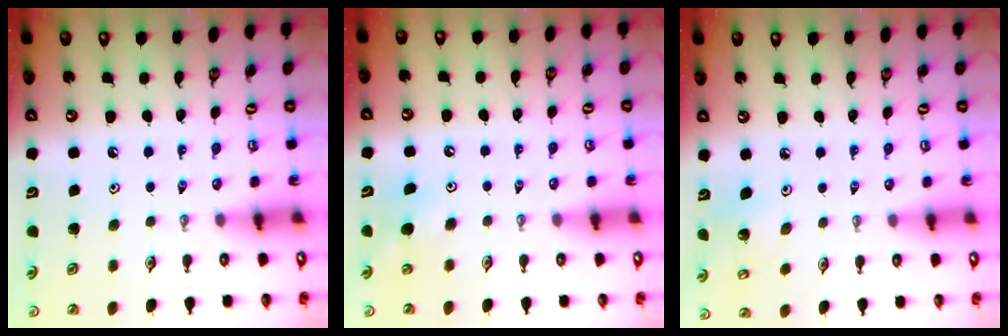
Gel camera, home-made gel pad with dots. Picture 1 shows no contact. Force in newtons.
{"total": 5.3, "press": 5.0, "slide": 1.7}
{"total": 5.3, "press": 4.9, "slide": 1.8}